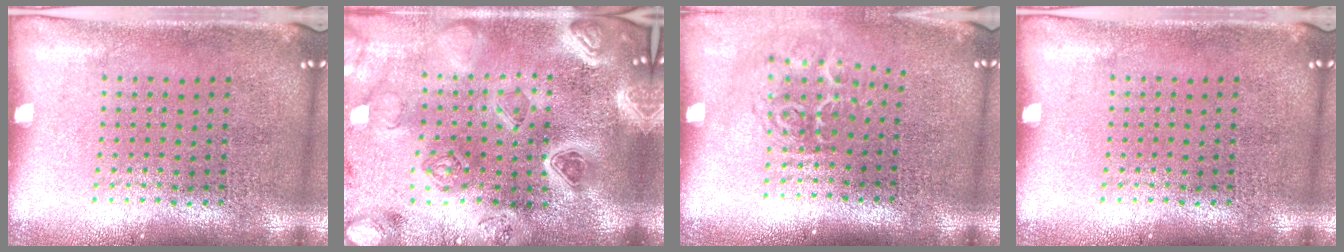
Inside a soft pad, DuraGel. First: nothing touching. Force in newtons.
{"total": 5.1, "press": 4.3, "slide": 2.8}
{"total": 1.8, "press": 1.2, "slide": 1.4}
{"total": 0.0}